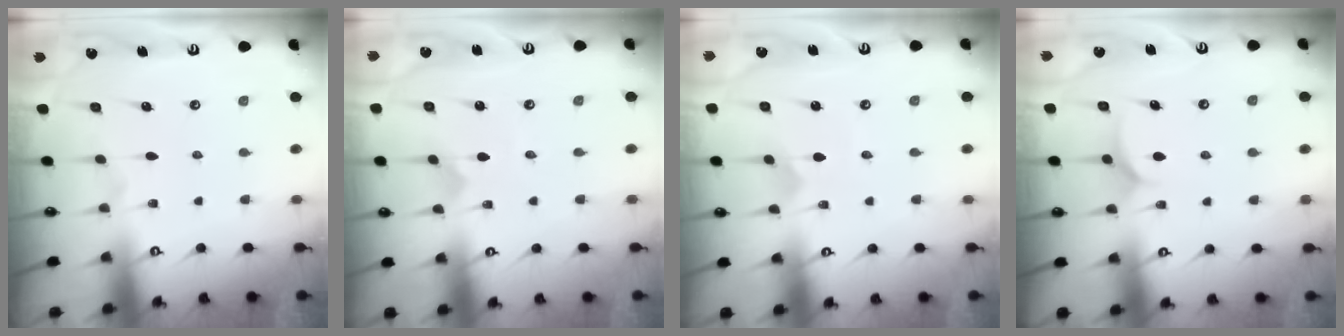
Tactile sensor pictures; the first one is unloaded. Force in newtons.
{"total": 0.0}
{"total": 1.4, "press": 1.4, "slide": 0.1}
{"total": 6.2, "press": 6.2, "slide": 0.6}